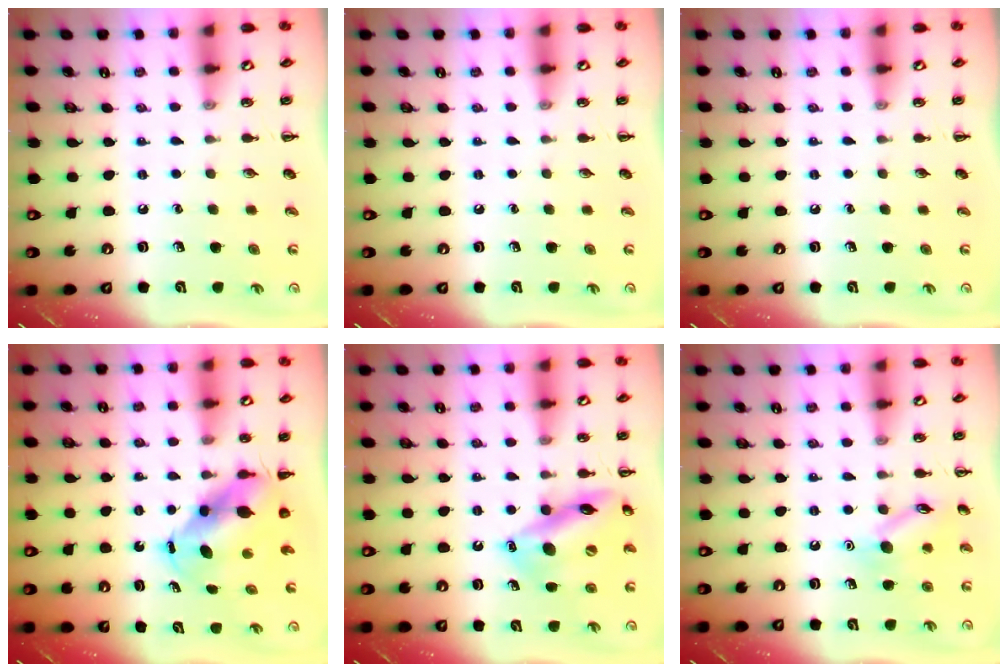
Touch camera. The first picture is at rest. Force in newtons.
{"total": 0.0}
{"total": 0.0}
{"total": 7.0, "press": 6.6, "slide": 2.3}
{"total": 15.5, "press": 15.3, "slide": 2.7}
{"total": 11.1, "press": 11.0, "slide": 0.7}